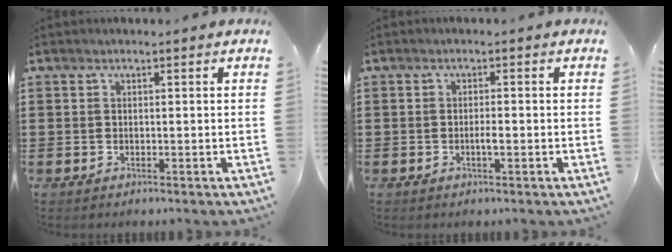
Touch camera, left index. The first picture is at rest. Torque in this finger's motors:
{"motor_torque": [0.04, 0.03, 0.02, 0.04]}